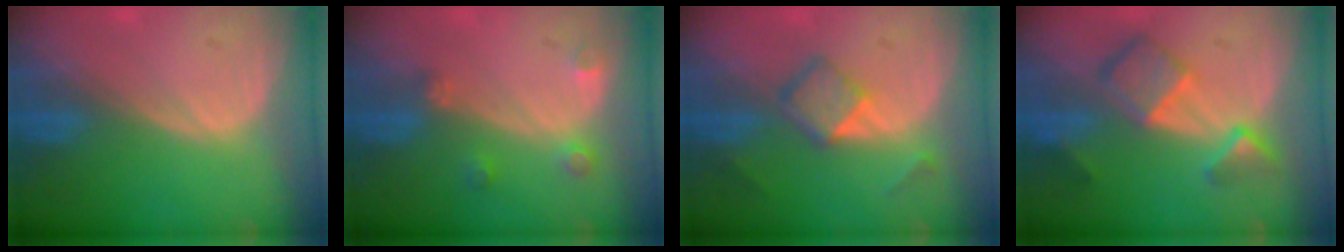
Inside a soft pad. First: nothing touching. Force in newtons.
{"total": 2.6, "press": 2.5, "slide": 0.5}
{"total": 4.8, "press": 4.6, "slide": 1.6}
{"total": 7.7, "press": 6.7, "slide": 3.8}